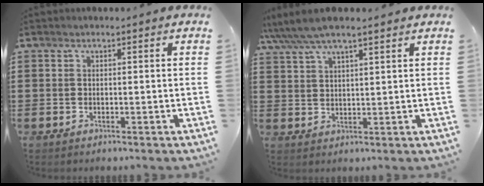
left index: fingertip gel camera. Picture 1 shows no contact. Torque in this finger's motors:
{"motor_torque": [2.13, 0.00, 0.76, 0.21]}